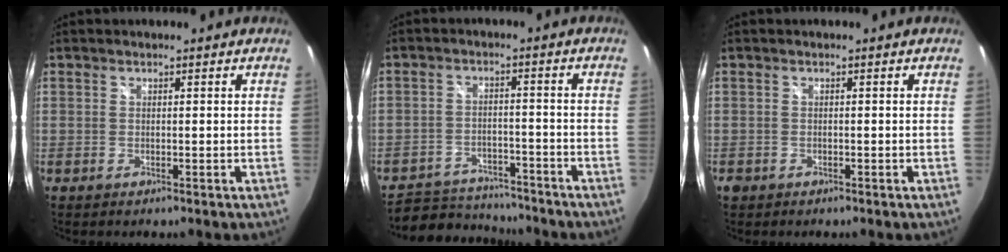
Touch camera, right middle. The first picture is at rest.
{"total": 11.0, "force": [-9.9, 4.0, 2.5], "torque": [-0.070, 0.015, -0.142]}
{"total": 1.3, "force": [-0.8, 1.0, 0.4], "torque": [-0.012, -0.003, -0.015]}